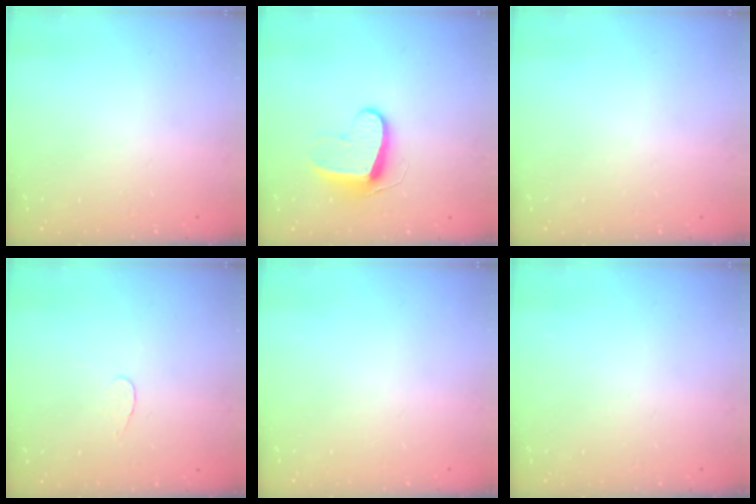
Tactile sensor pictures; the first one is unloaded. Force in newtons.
{"total": 9.0, "press": 9.0, "slide": 0.3}
{"total": 0.0}
{"total": 2.8, "press": 2.8, "slide": 0.3}
{"total": 0.0}
{"total": 0.0}